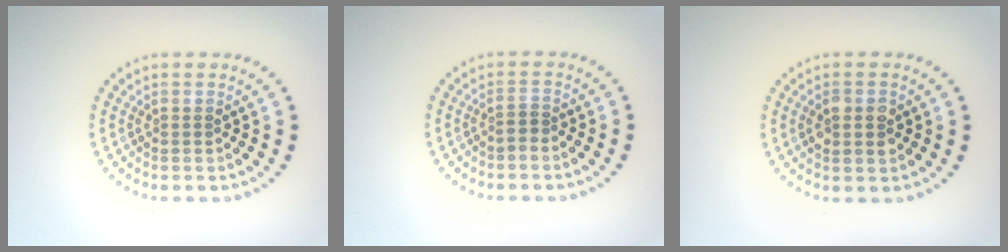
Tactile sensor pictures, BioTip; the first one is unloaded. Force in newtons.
{"total": 0.6, "press": 0.4, "slide": 0.5}
{"total": 2.6, "press": 2.6, "slide": 0.2}